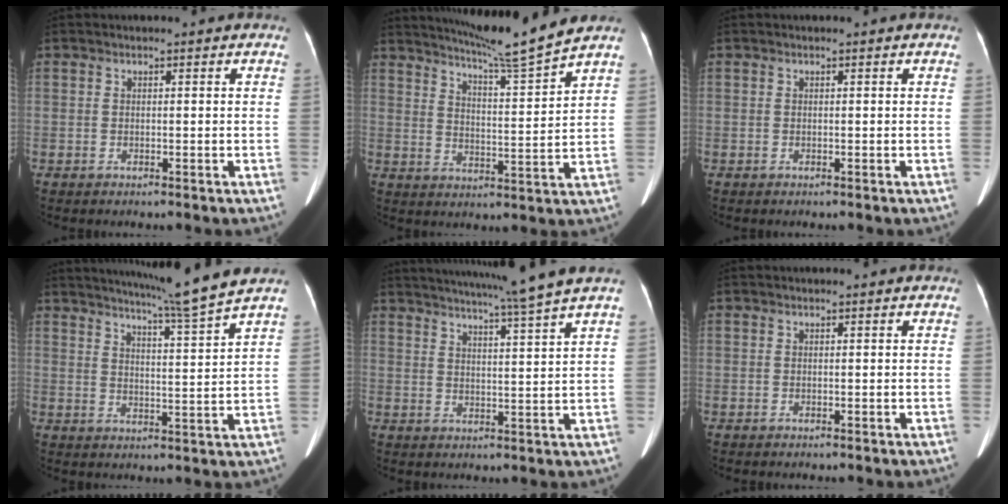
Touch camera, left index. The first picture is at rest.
{"total": 10.7, "force": [9.7, -2.5, 3.8], "torque": [-0.070, -0.030, 0.156]}
{"total": 0.0}
{"total": 9.9, "force": [8.7, -2.6, 4.0], "torque": [-0.069, -0.029, 0.129]}
{"total": 11.9, "force": [10.2, -2.7, 5.5], "torque": [-0.091, -0.025, 0.141]}
{"total": 0.0}